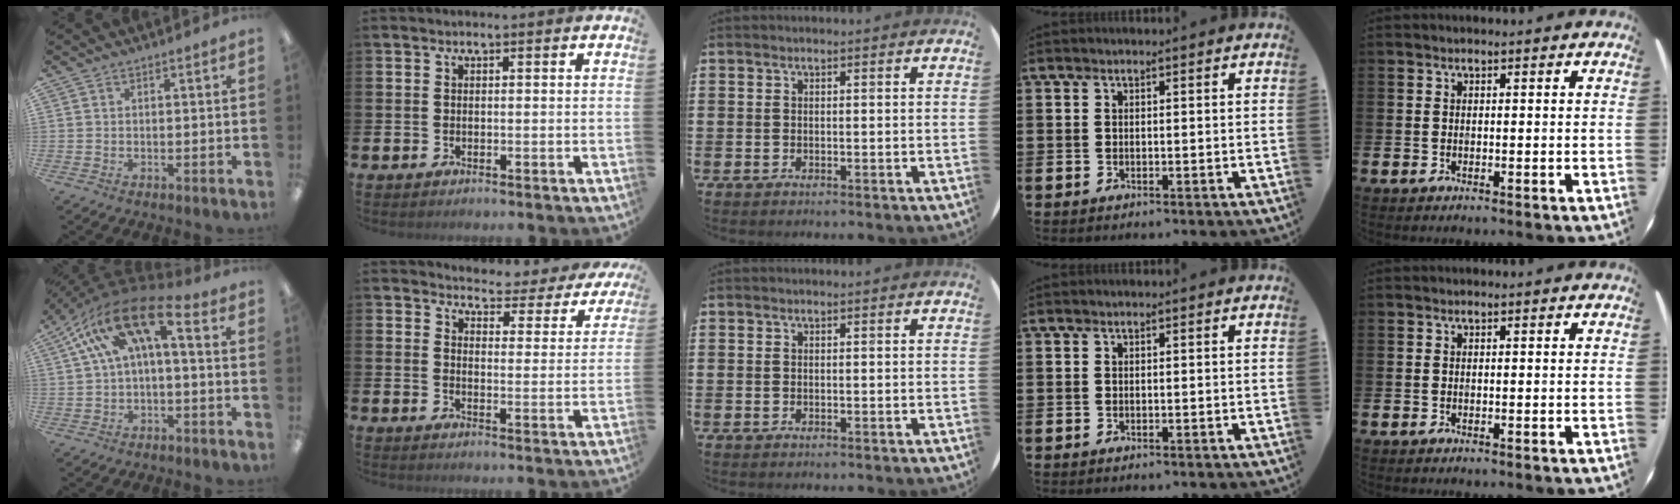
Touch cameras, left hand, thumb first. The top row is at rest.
{"thumb": {"total": 16.2, "force": [4.7, 7.2, 13.7], "torque": [-0.259, -0.012, 0.076]}, "index": {"total": 3.7, "force": [3.6, 1.0, 0.3], "torque": [-0.018, -0.036, 0.055]}}